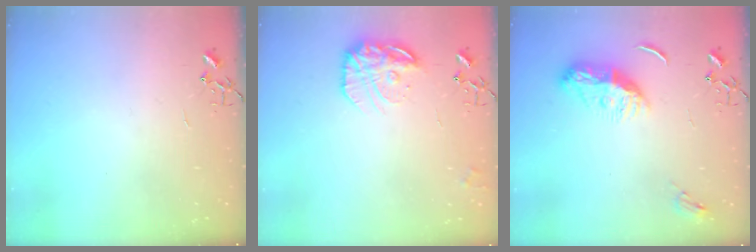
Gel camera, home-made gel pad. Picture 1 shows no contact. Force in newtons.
{"total": 16.0, "press": 15.9, "slide": 1.3}
{"total": 11.6, "press": 11.6, "slide": 0.3}